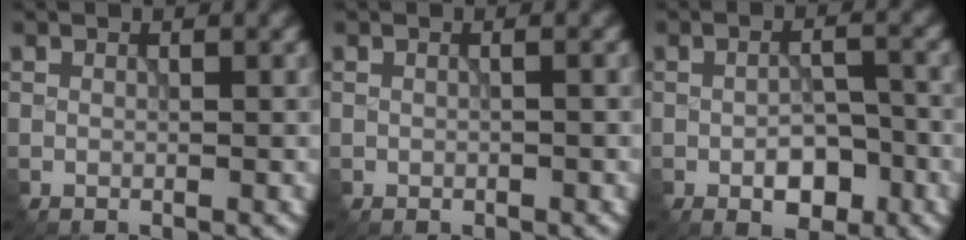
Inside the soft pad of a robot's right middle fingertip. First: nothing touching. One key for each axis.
{"total": 1.2, "fx": 0.1, "fy": 0.7, "fz": 0.9, "tx": -0.002, "ty": -0.001, "tz": 0.004}
{"total": 3.5, "fx": -1.6, "fy": 1.7, "fz": 2.6, "tx": -0.044, "ty": 0.001, "tz": -0.026}